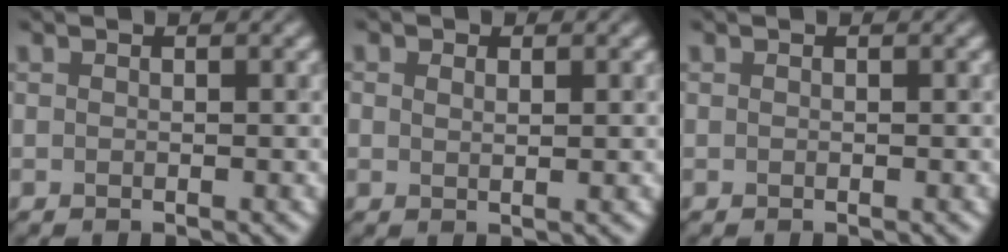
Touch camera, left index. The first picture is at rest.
{"total": 1.2, "force": [0.6, 0.6, 0.8], "torque": [-0.007, 0.001, 0.008]}
{"total": 0.0}